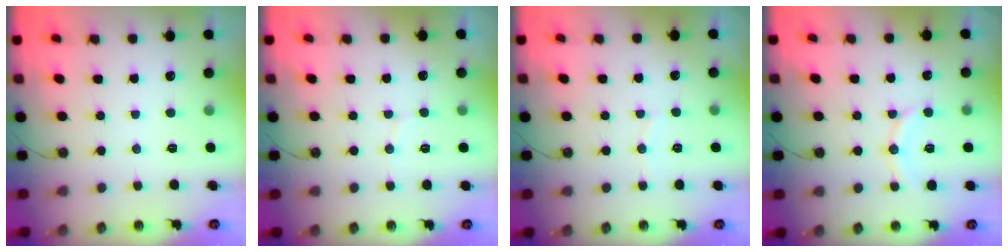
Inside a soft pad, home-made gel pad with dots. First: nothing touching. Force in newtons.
{"total": 3.4, "press": 3.4, "slide": 0.2}
{"total": 2.8, "press": 2.8, "slide": 0.3}
{"total": 9.0, "press": 8.8, "slide": 1.9}